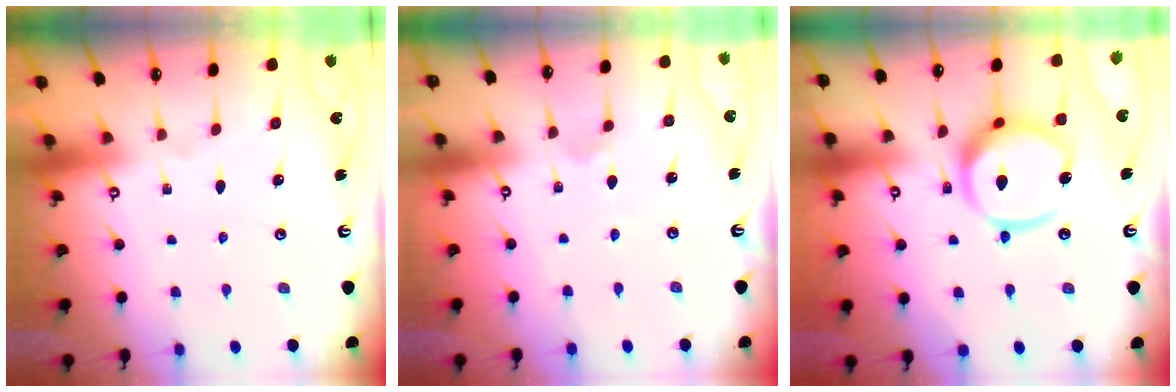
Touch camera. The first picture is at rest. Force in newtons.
{"total": 1.3, "press": 1.3, "slide": 0.1}
{"total": 15.2, "press": 15.1, "slide": 2.1}